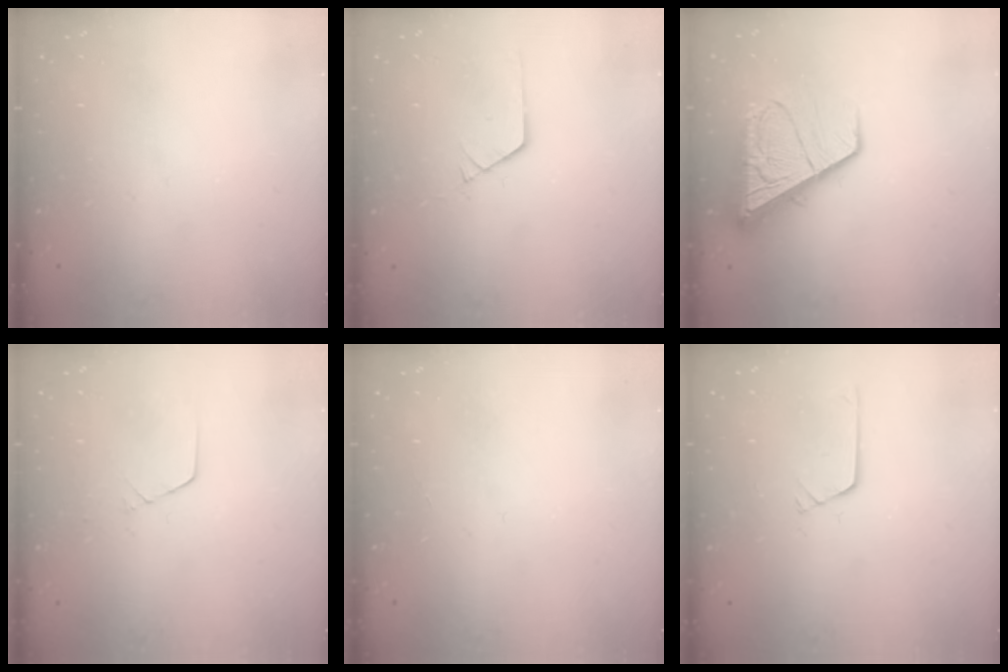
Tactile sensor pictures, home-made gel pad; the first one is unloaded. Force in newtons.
{"total": 1.0, "press": 1.0, "slide": 0.1}
{"total": 13.2, "press": 13.1, "slide": 1.6}
{"total": 1.6, "press": 1.6, "slide": 0.0}
{"total": 0.0}
{"total": 2.7, "press": 2.7, "slide": 0.3}